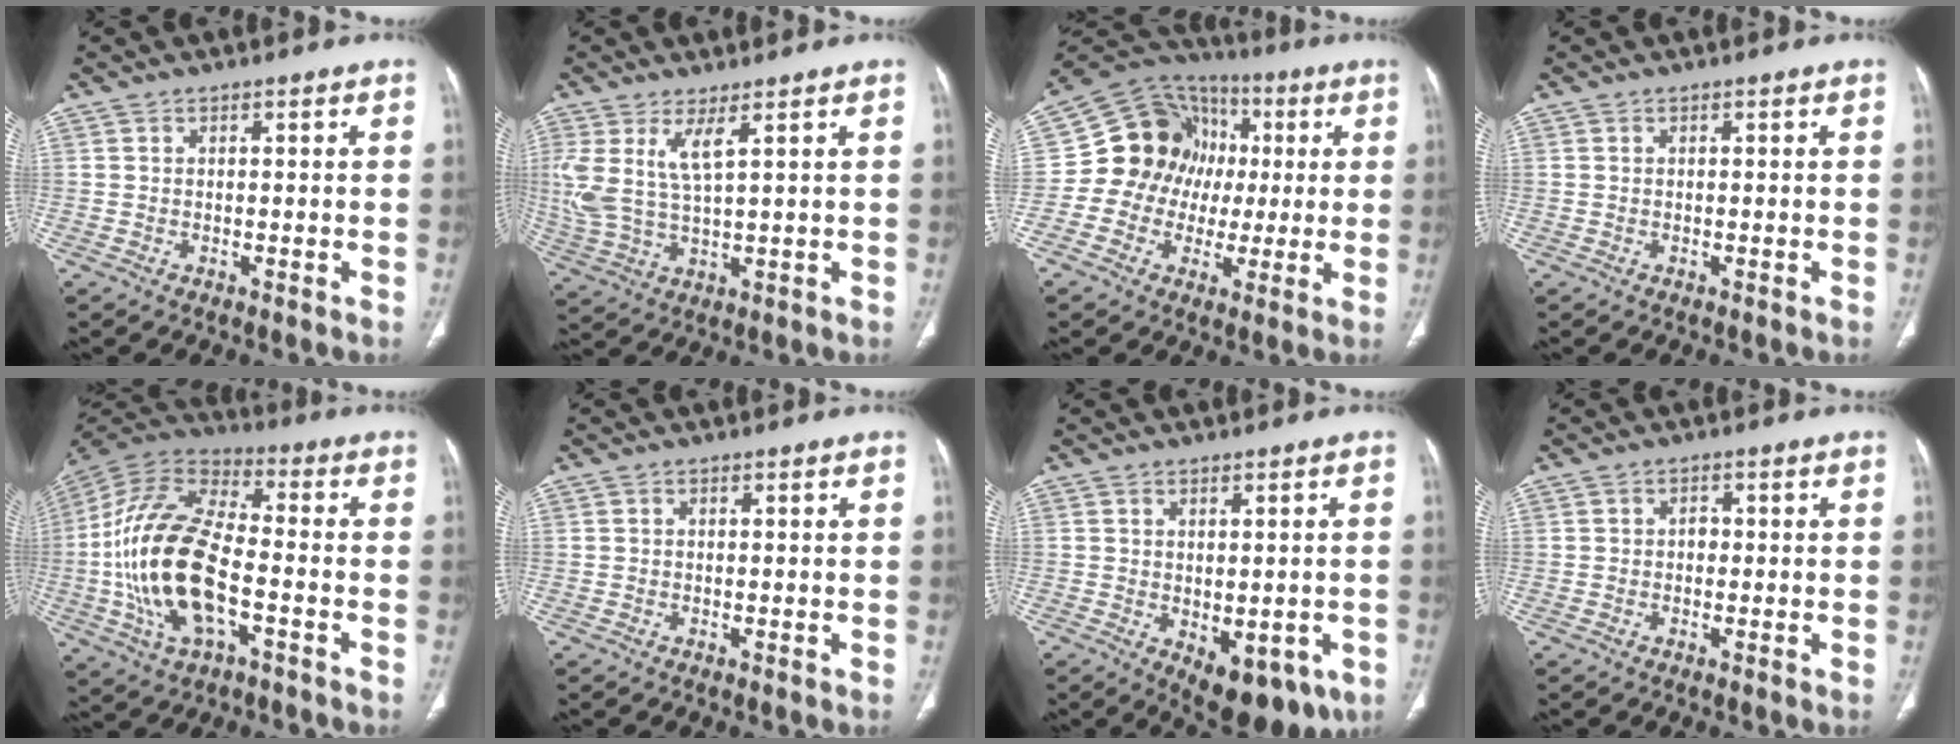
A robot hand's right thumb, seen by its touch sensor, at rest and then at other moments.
{"total": 8.5, "force": [3.5, 2.4, 7.3], "torque": [-0.179, -0.021, 0.082]}
{"total": 16.3, "force": [0.5, 14.5, 7.5], "torque": [-0.089, 0.035, 0.003]}
{"total": 0.0}
{"total": 24.0, "force": [-4.4, 12.2, 20.2], "torque": [-0.420, 0.017, -0.078]}
{"total": 0.0}
{"total": 11.3, "force": [-4.2, 6.0, 8.7], "torque": [-0.088, 0.000, -0.040]}
{"total": 1.4, "force": [-0.2, 1.1, 0.8], "torque": [-0.006, 0.005, -0.006]}